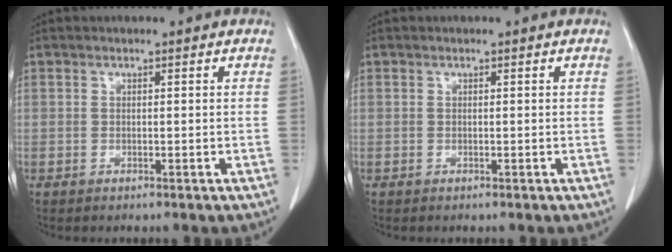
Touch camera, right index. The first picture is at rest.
{"total": 0.0}